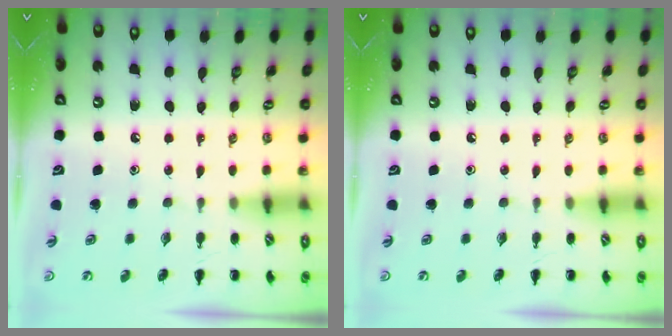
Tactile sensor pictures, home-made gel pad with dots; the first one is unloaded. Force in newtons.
{"total": 0.0}